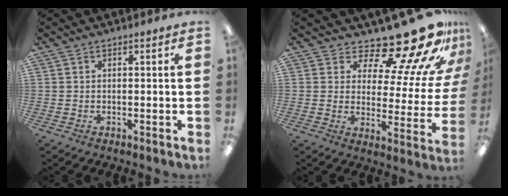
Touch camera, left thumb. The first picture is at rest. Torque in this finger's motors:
{"motor_torque": [0.09, 0.56, 0.03, -0.32, 0.01]}